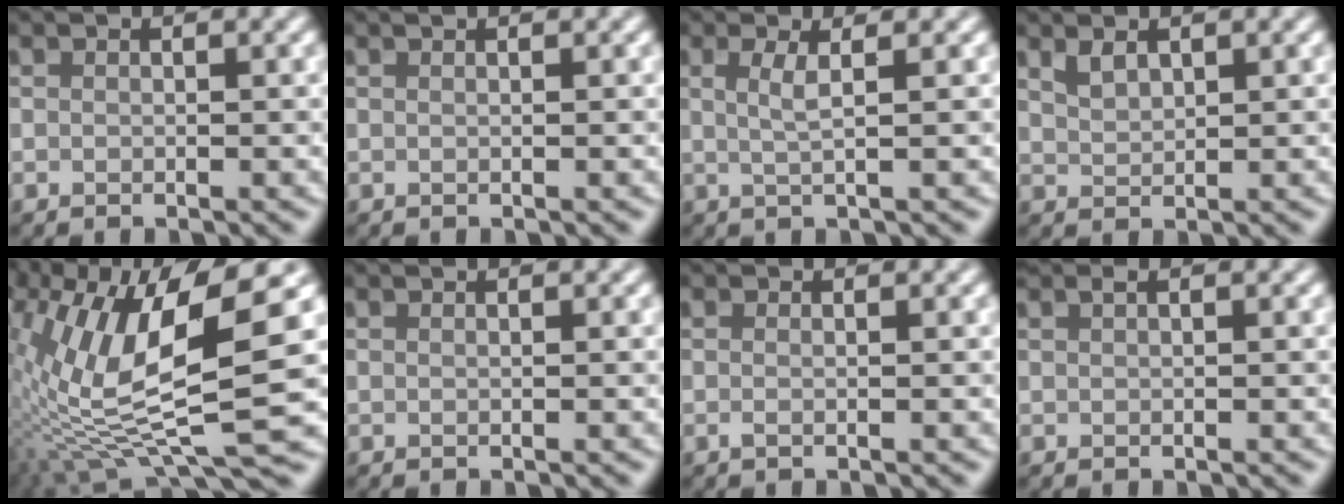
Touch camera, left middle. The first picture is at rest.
{"total": 1.1, "force": [0.6, 0.5, 0.8], "torque": [-0.007, -0.001, -0.003]}
{"total": 2.3, "force": [0.4, 0.7, 2.2], "torque": [-0.035, -0.001, 0.001]}
{"total": 1.4, "force": [1.1, 0.6, 0.8], "torque": [-0.019, -0.001, 0.026]}
{"total": 14.3, "force": [0.5, 5.5, 13.2], "torque": [-0.278, -0.011, 0.016]}
{"total": 0.6, "force": [0.3, 0.3, 0.5], "torque": [-0.002, 0.001, -0.003]}
{"total": 0.8, "force": [-0.1, 0.3, 0.8], "torque": [-0.013, -0.003, -0.005]}
{"total": 0.8, "force": [0.5, 0.2, 0.5], "torque": [-0.011, 0.007, 0.009]}